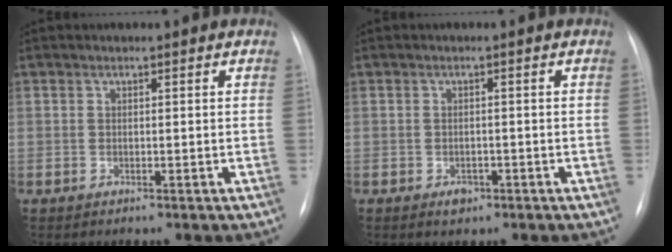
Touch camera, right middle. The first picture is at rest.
{"total": 1.9, "force": [-1.0, 1.4, 0.8], "torque": [-0.009, 0.003, -0.008]}